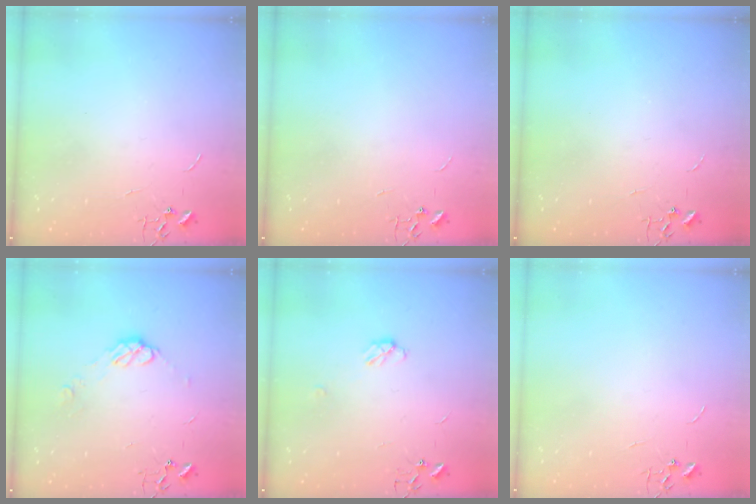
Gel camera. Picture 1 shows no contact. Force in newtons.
{"total": 0.0}
{"total": 0.0}
{"total": 6.9, "press": 6.9, "slide": 0.5}
{"total": 4.0, "press": 4.0, "slide": 0.4}
{"total": 0.0}